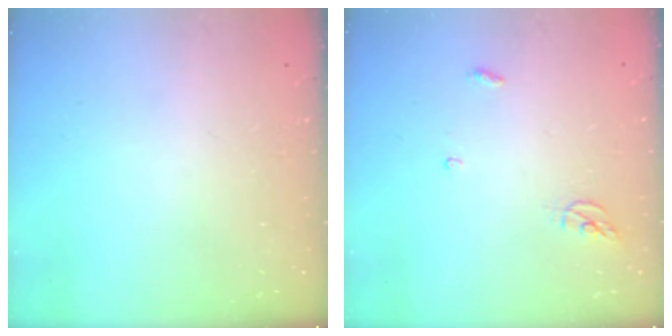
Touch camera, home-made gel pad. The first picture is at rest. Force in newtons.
{"total": 3.5, "press": 3.5, "slide": 0.2}